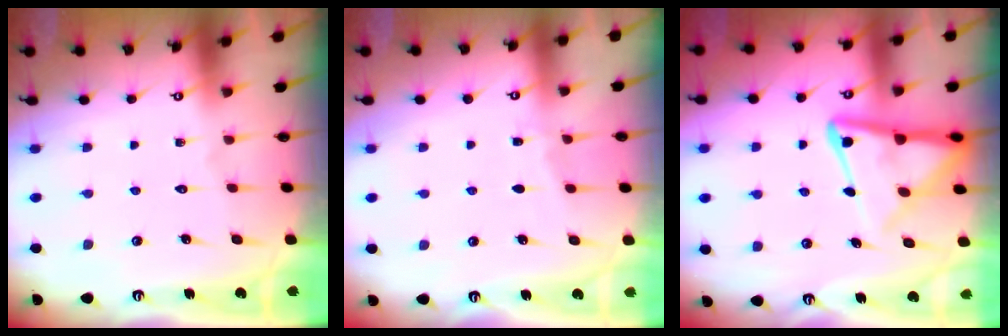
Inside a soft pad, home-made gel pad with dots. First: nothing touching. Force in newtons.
{"total": 2.9, "press": 2.9, "slide": 0.4}
{"total": 12.0, "press": 11.9, "slide": 1.2}